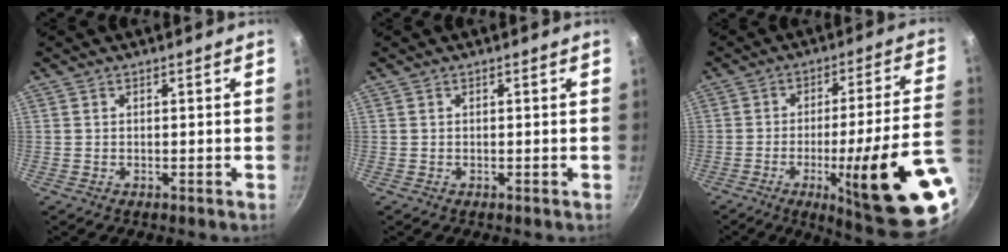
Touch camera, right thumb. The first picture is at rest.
{"total": 0.0}
{"total": 23.5, "force": [-7.2, 3.3, 22.1], "torque": [-0.285, 0.014, -0.092]}